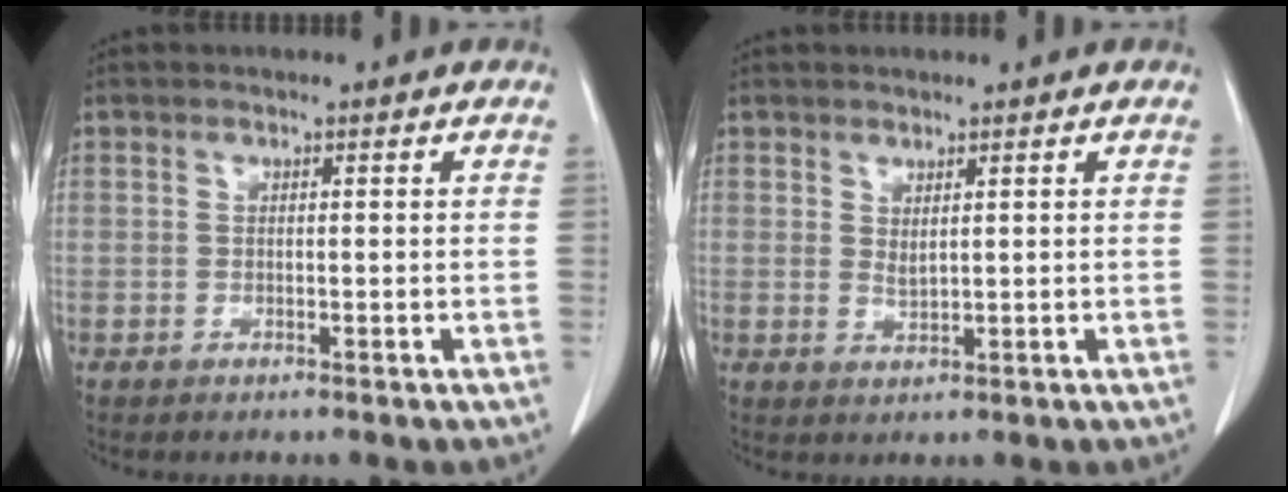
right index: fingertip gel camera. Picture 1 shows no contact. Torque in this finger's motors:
{"motor_torque": [0.23, 0.10, 0.07, 0.00]}